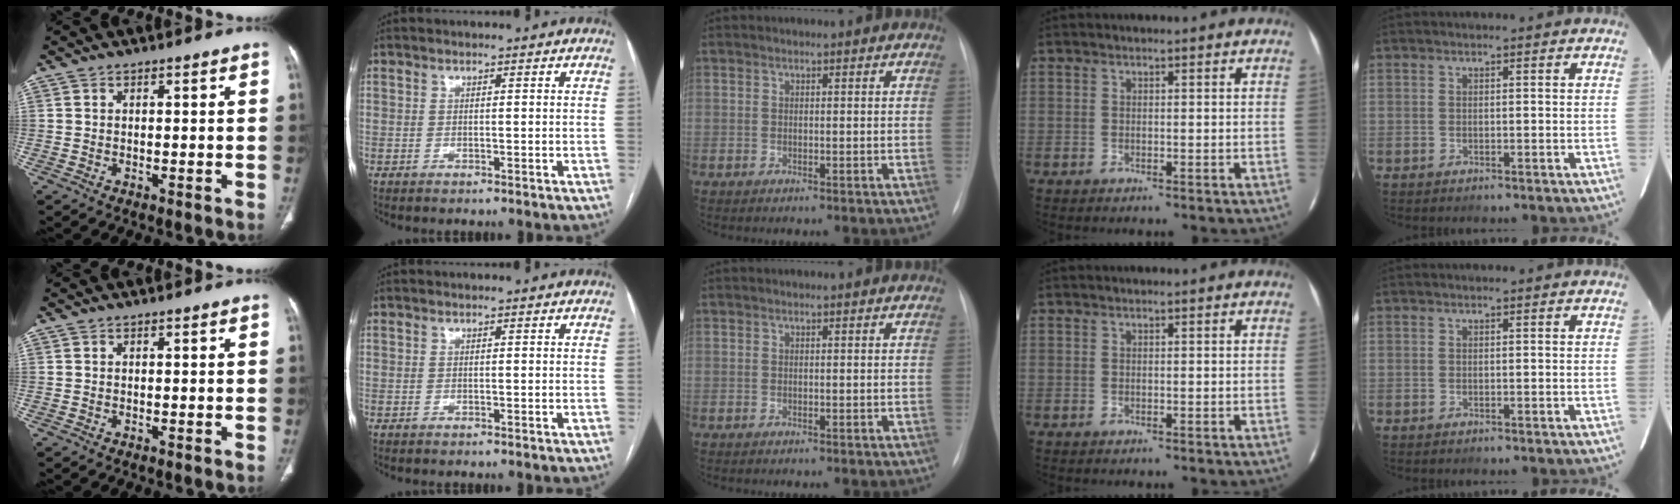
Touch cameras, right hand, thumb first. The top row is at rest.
{}